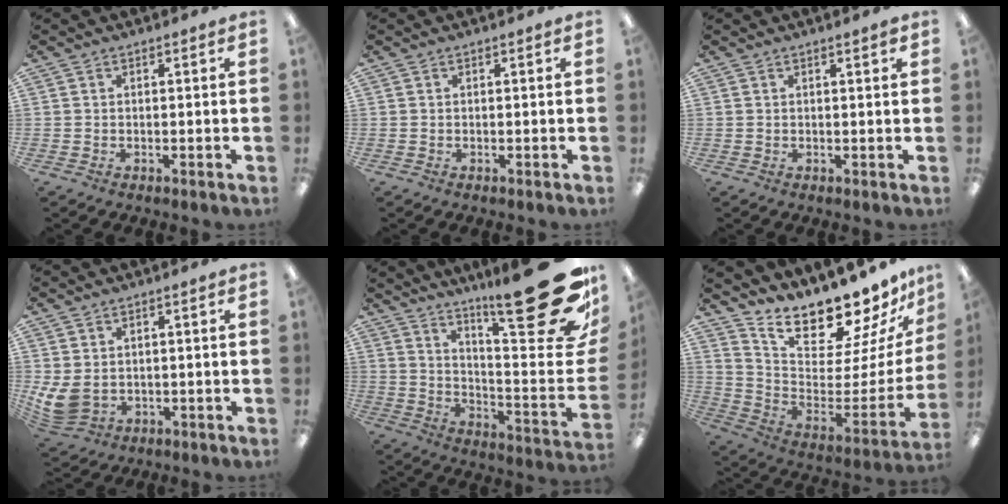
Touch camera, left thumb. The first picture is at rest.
{"total": 0.0}
{"total": 1.2, "force": [0.9, 0.1, 0.8], "torque": [-0.018, 0.001, 0.015]}
{"total": 6.4, "force": [1.1, 4.7, 4.2], "torque": [-0.093, -0.011, 0.025]}
{"total": 28.1, "force": [17.7, 5.3, 21.2], "torque": [-0.282, -0.130, 0.288]}
{"total": 16.3, "force": [15.0, 4.0, 4.9], "torque": [-0.075, -0.146, 0.256]}